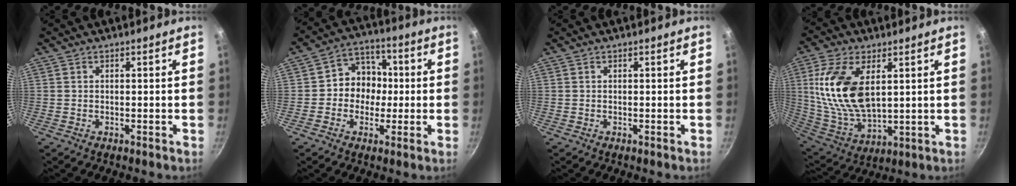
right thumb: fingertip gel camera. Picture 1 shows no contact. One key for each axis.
{"total": 8.8, "fx": -0.3, "fy": 7.9, "fz": 4.0, "tx": -0.010, "ty": 0.022, "tz": -0.020}
{"total": 0.0}
{"total": 17.3, "fx": 4.3, "fy": 9.2, "fz": 13.9, "tx": -0.266, "ty": -0.021, "tz": 0.096}